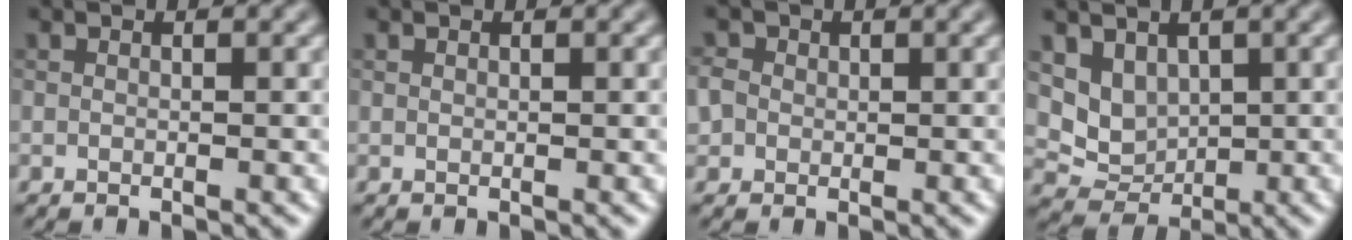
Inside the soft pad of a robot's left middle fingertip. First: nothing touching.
{"total": 0.0}
{"total": 2.5, "force": [0.4, 2.2, 1.0], "torque": [-0.017, 0.015, 0.001]}
{"total": 3.6, "force": [1.6, 2.7, 1.6], "torque": [-0.034, -0.012, 0.035]}